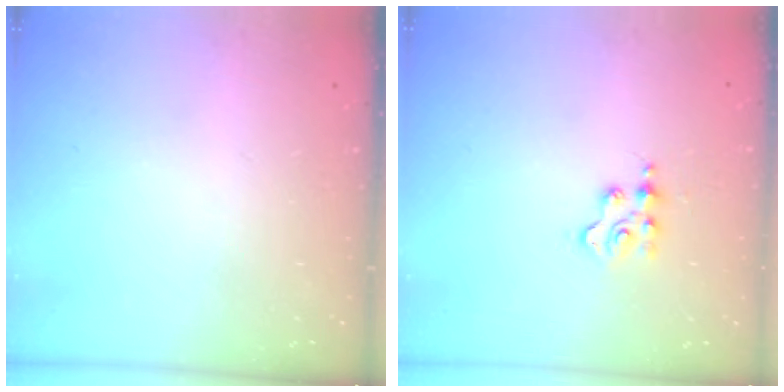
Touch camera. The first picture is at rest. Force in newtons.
{"total": 2.4, "press": 2.4, "slide": 0.3}